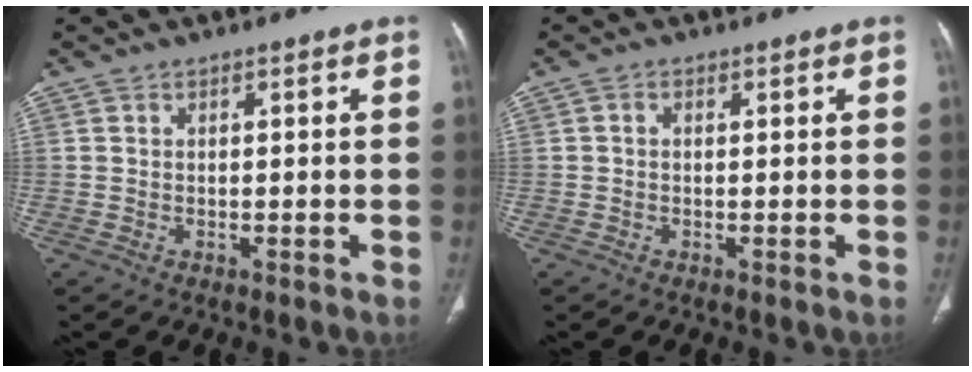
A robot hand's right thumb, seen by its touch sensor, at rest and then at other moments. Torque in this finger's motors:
{"motor_torque": [-0.53, -0.22, -0.02, 0.50, 0.01]}